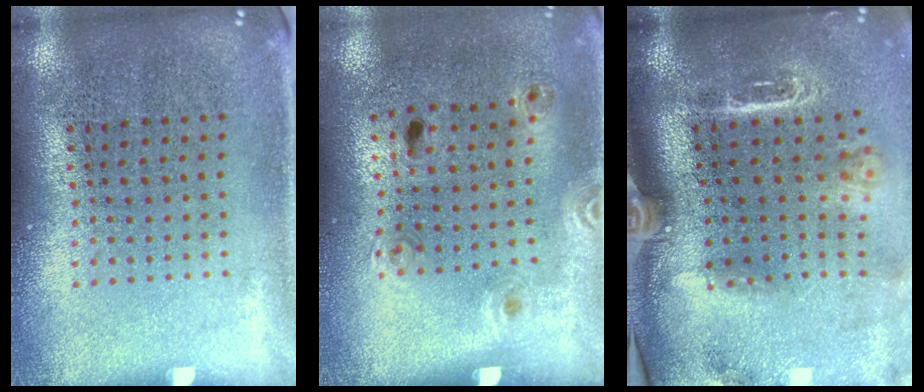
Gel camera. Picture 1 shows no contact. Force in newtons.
{"total": 1.4, "press": 0.8, "slide": 1.1}
{"total": 2.6, "press": 1.9, "slide": 1.7}